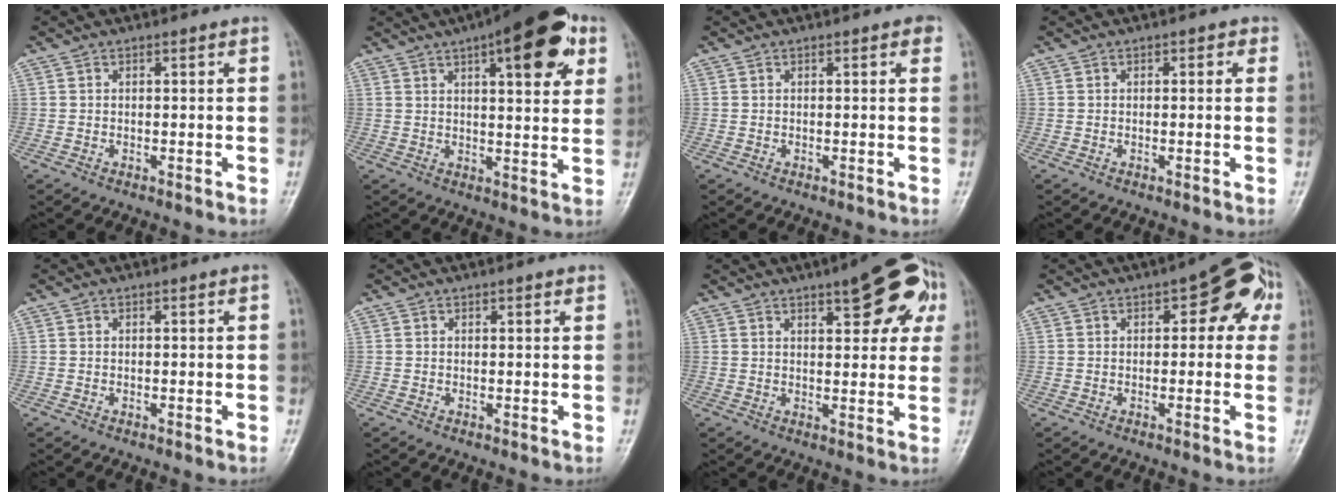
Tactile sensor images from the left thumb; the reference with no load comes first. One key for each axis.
{"total": 16.2, "fx": 7.5, "fy": 5.5, "fz": 13.2, "tx": -0.148, "ty": -0.012, "tz": 0.097}
{"total": 1.3, "fx": 0.6, "fy": 0.6, "fz": 1.0, "tx": -0.007, "ty": 0.001, "tz": 0.003}
{"total": 1.5, "fx": 0.4, "fy": 1.0, "fz": 1.0, "tx": 0.003, "ty": 0.003, "tz": -0.001}
{"total": 0.0}
{"total": 1.0, "fx": 0.7, "fy": 0.3, "fz": 0.7, "tx": -0.008, "ty": -0.002, "tz": 0.007}
{"total": 13.9, "fx": 6.0, "fy": 5.4, "fz": 11.4, "tx": -0.101, "ty": -0.001, "tz": 0.068}
{"total": 9.6, "fx": 2.9, "fy": 4.8, "fz": 7.8, "tx": -0.050, "ty": 0.018, "tz": 0.021}